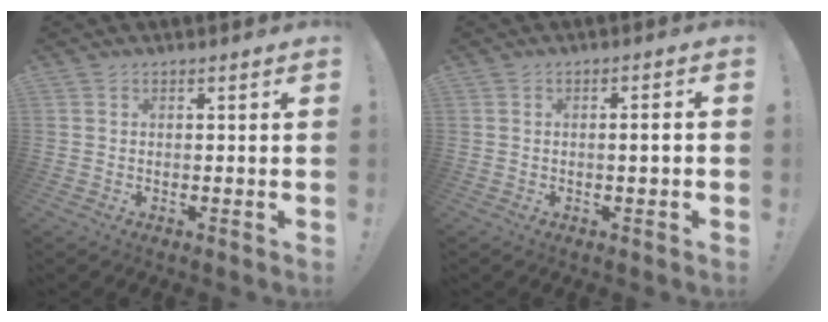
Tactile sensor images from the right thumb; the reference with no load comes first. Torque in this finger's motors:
{"motor_torque": [0.15, -0.67, 0.09, 0.27, 0.08]}